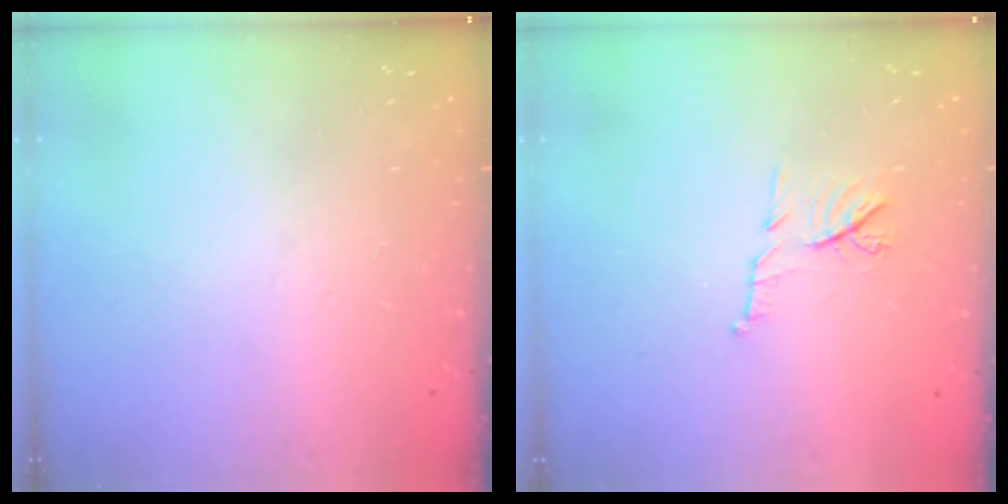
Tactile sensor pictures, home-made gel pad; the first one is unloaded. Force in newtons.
{"total": 7.5, "press": 7.5, "slide": 0.7}